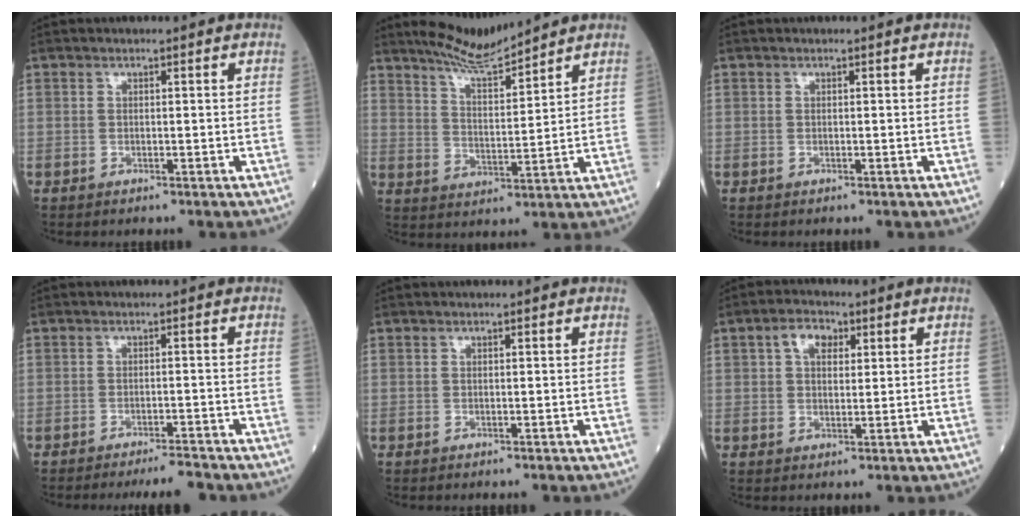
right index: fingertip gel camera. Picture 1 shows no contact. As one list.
[{"total": 7.5, "force": [7.1, -0.3, 2.3], "torque": [-0.049, -0.012, 0.135]}, {"total": 0.0}, {"total": 4.0, "force": [-3.7, -0.5, 1.4], "torque": [-0.017, -0.013, -0.060]}, {"total": 0.0}, {"total": 4.5, "force": [1.9, 2.9, 3.0], "torque": [-0.055, 0.016, 0.033]}]